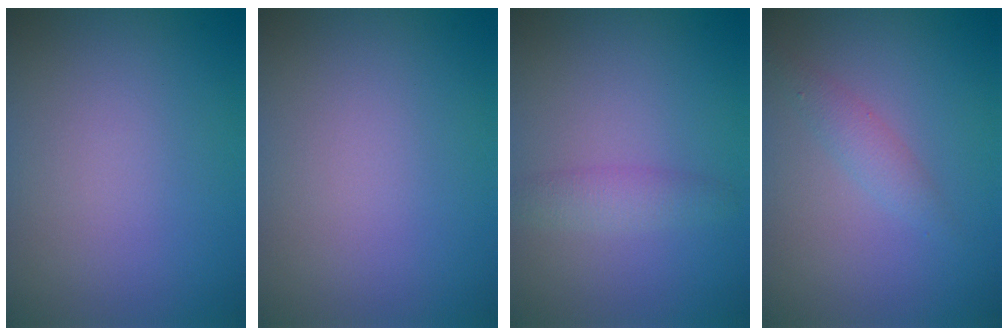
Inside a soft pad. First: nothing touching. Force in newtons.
{"total": 0.0}
{"total": 1.9, "press": 1.9, "slide": 0.1}
{"total": 1.6, "press": 1.6, "slide": 0.1}